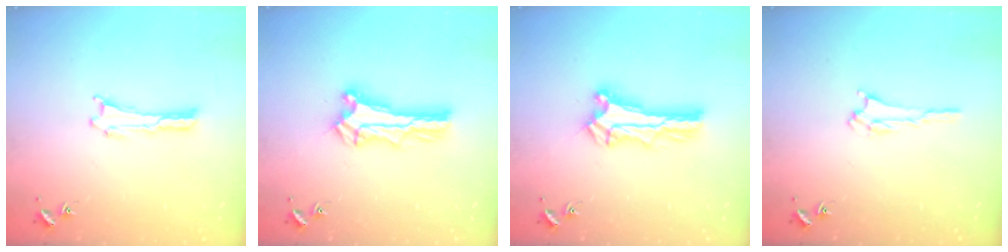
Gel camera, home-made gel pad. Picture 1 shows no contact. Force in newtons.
{"total": 2.7, "press": 2.7, "slide": 0.3}
{"total": 2.7, "press": 2.7, "slide": 0.3}
{"total": 1.5, "press": 1.5, "slide": 0.2}